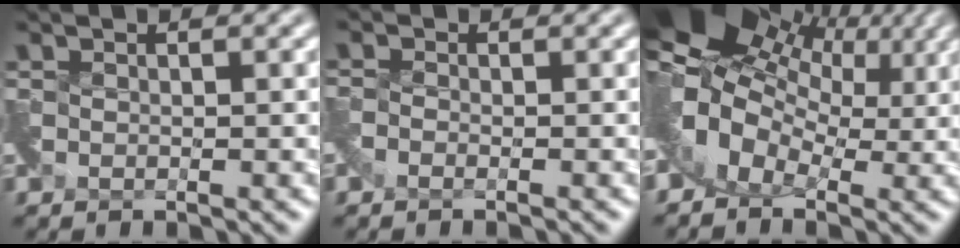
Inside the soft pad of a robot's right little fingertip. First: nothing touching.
{"total": 1.1, "force": [-1.0, -0.2, -0.4], "torque": [0.006, -0.002, -0.025]}
{"total": 9.5, "force": [3.1, 6.1, 6.6], "torque": [-0.111, 0.010, 0.057]}